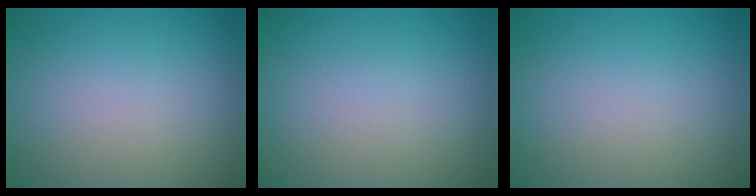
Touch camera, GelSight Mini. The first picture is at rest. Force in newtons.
{"total": 0.0}
{"total": 0.0}